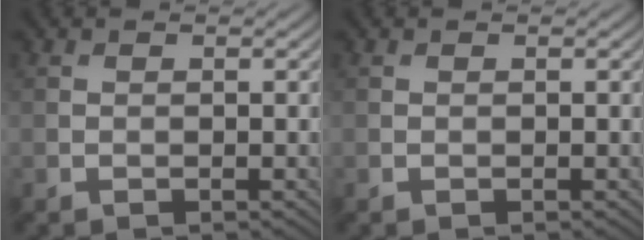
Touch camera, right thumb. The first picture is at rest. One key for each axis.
{"total": 0.0}